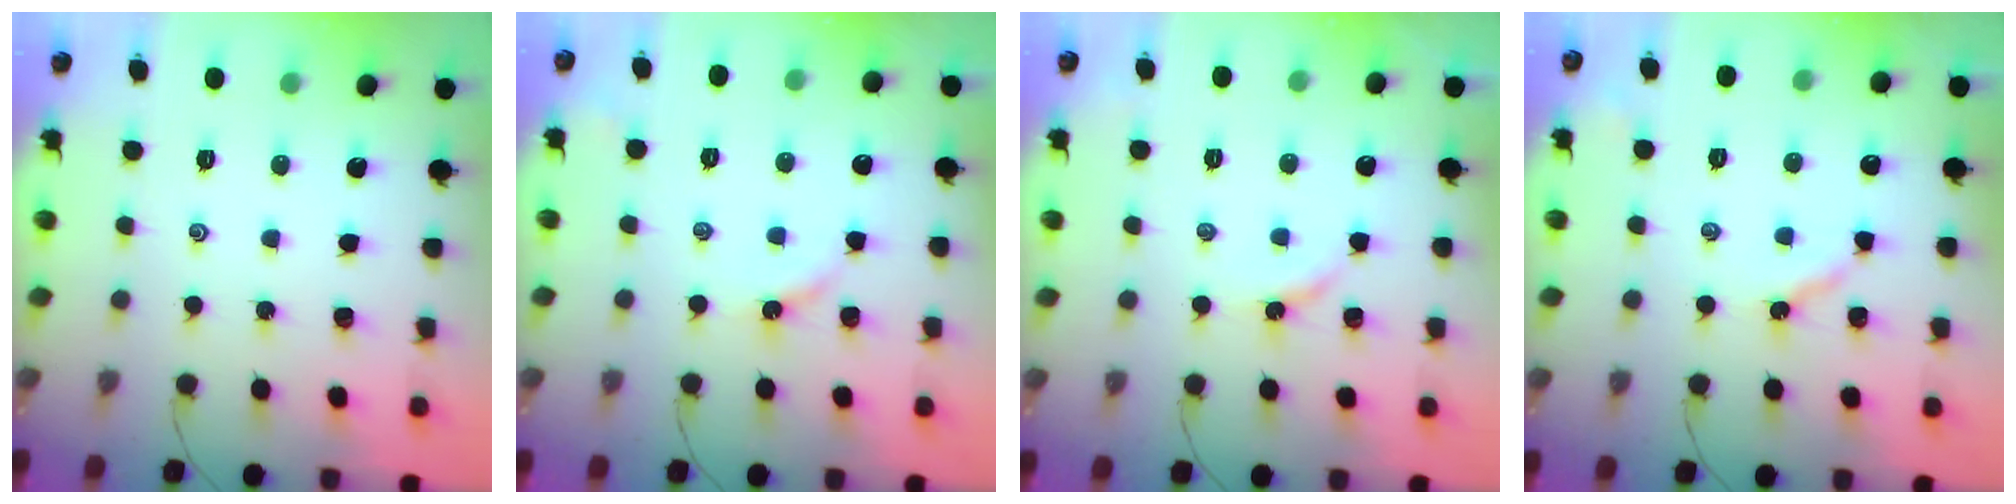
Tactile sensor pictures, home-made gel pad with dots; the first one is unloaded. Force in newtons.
{"total": 2.9, "press": 2.9, "slide": 0.5}
{"total": 3.4, "press": 3.3, "slide": 0.4}
{"total": 3.6, "press": 3.6, "slide": 0.1}